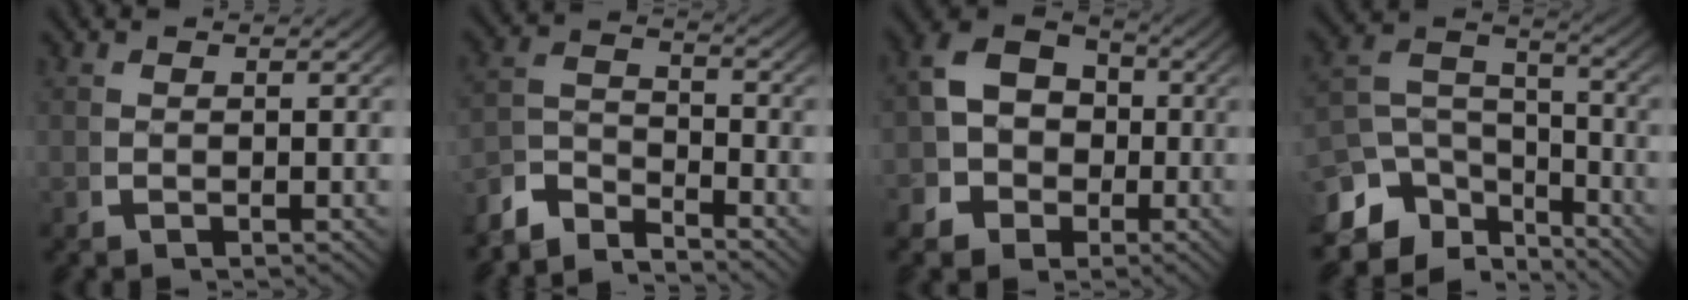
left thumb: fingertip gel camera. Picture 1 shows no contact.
{"total": 4.7, "force": [-3.2, 2.5, 2.4], "torque": [-0.038, -0.016, -0.059]}
{"total": 10.1, "force": [-1.3, 8.9, 4.5], "torque": [-0.091, -0.018, -0.029]}
{"total": 9.8, "force": [-2.9, 6.8, 6.5], "torque": [-0.109, -0.021, -0.047]}